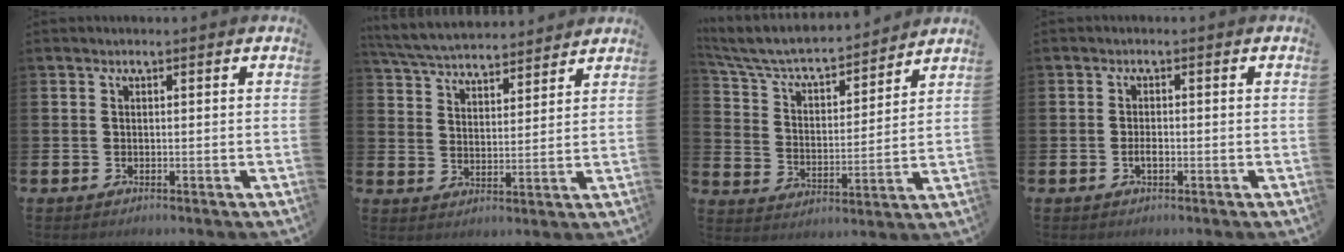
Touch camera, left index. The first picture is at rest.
{"total": 5.7, "force": [5.6, 0.8, 0.7], "torque": [-0.042, -0.033, 0.100]}
{"total": 6.6, "force": [6.1, 1.7, 2.1], "torque": [-0.075, -0.046, 0.101]}
{"total": 1.5, "force": [-0.4, 0.6, 1.3], "torque": [-0.022, -0.001, -0.009]}